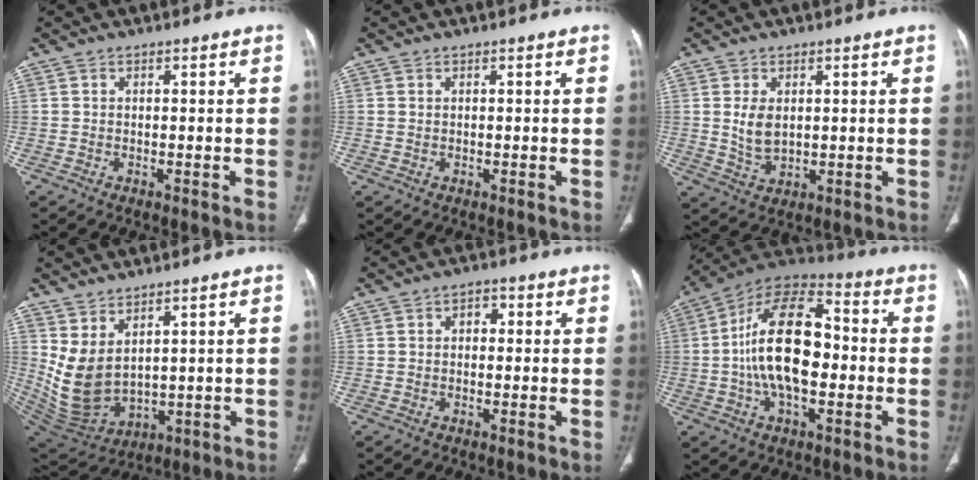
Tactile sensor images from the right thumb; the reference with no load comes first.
{"total": 0.0}
{"total": 5.1, "force": [0.9, 3.2, 3.9], "torque": [-0.063, -0.010, 0.027]}
{"total": 9.9, "force": [3.5, 5.5, 7.4], "torque": [-0.127, -0.028, 0.098]}
{"total": 1.4, "force": [0.2, 1.1, 0.9], "torque": [-0.001, 0.008, -0.001]}
{"total": 19.1, "force": [-1.1, 10.0, 16.2], "torque": [-0.278, 0.035, -0.027]}